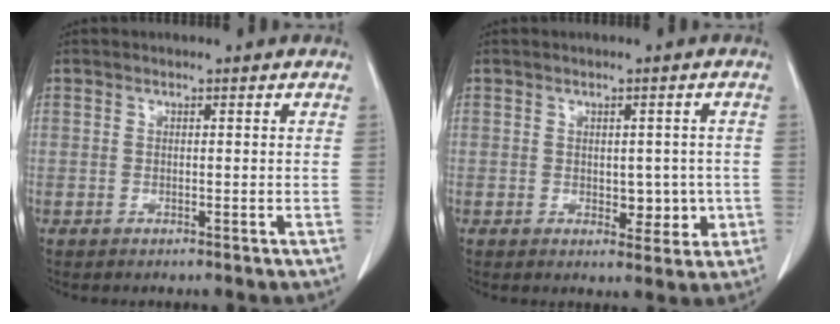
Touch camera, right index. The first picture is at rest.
{"total": 4.4, "force": [-0.4, 2.7, 3.5], "torque": [-0.032, 0.004, 0.005]}